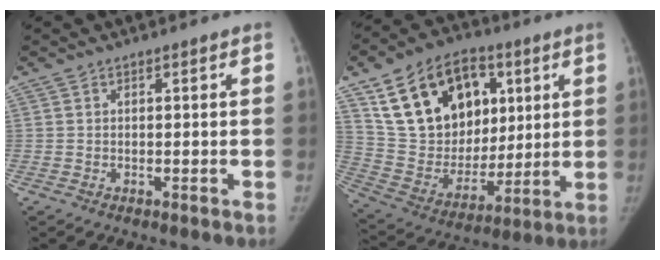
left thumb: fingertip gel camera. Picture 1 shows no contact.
{"total": 23.9, "force": [9.9, 16.5, 14.3], "torque": [-0.212, -0.016, 0.180]}